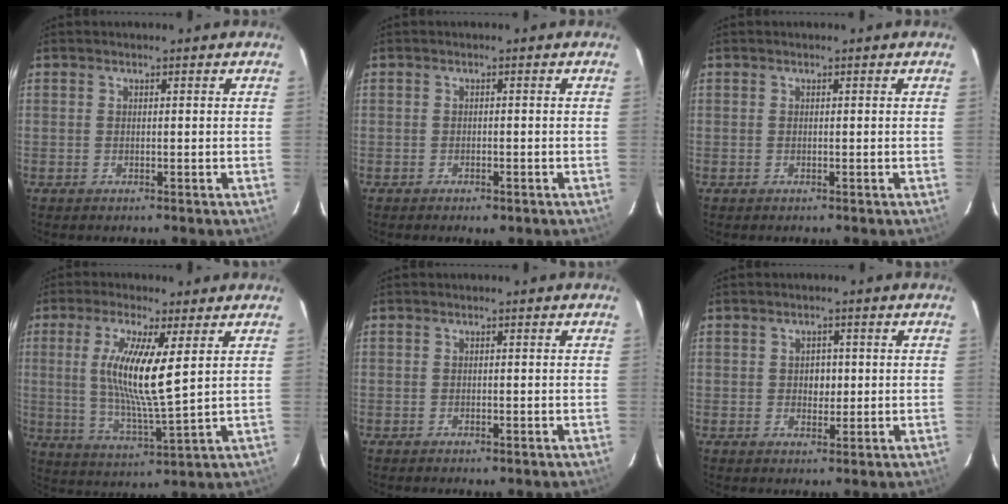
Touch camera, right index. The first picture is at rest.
{"total": 2.0, "force": [-1.4, 0.9, 1.1], "torque": [-0.023, -0.002, -0.018]}
{"total": 0.0}
{"total": 11.9, "force": [2.8, 1.3, 11.5], "torque": [-0.223, -0.012, 0.054]}
{"total": 1.1, "force": [-0.8, 0.5, 0.6], "torque": [-0.010, -0.001, -0.010]}
{"total": 2.6, "force": [0.1, 2.3, 1.3], "torque": [-0.019, 0.006, 0.000]}